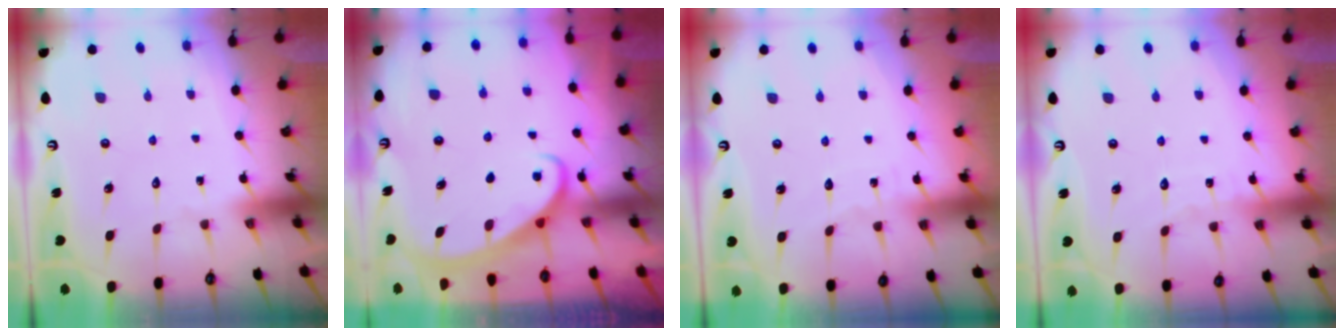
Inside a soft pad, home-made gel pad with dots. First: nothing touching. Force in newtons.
{"total": 2.8, "press": 2.8, "slide": 0.4}
{"total": 3.3, "press": 3.3, "slide": 0.4}
{"total": 4.1, "press": 4.1, "slide": 0.4}